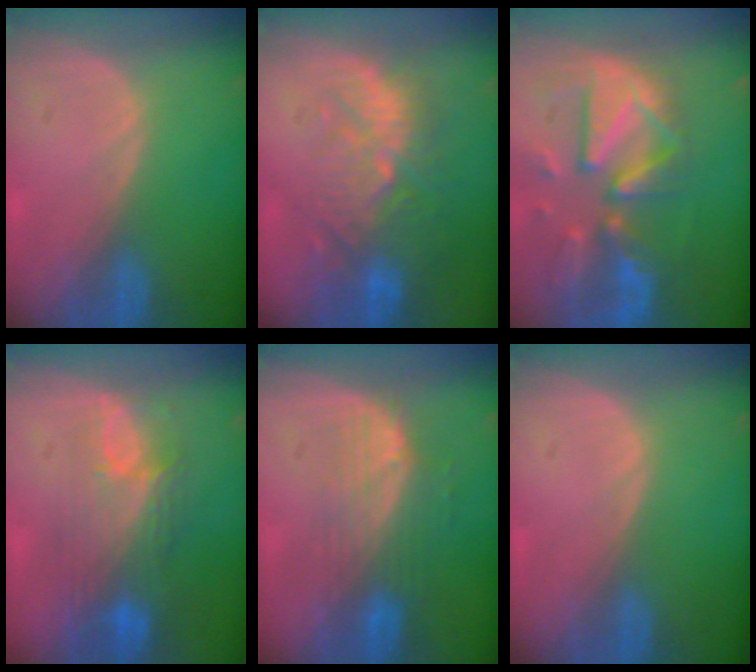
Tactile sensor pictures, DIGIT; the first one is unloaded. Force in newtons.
{"total": 11.1, "press": 9.7, "slide": 5.4}
{"total": 12.3, "press": 10.6, "slide": 6.2}
{"total": 9.7, "press": 8.4, "slide": 5.0}
{"total": 7.7, "press": 6.9, "slide": 3.5}
{"total": 0.0}